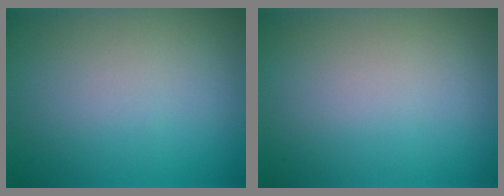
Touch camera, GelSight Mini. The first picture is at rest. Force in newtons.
{"total": 0.0}